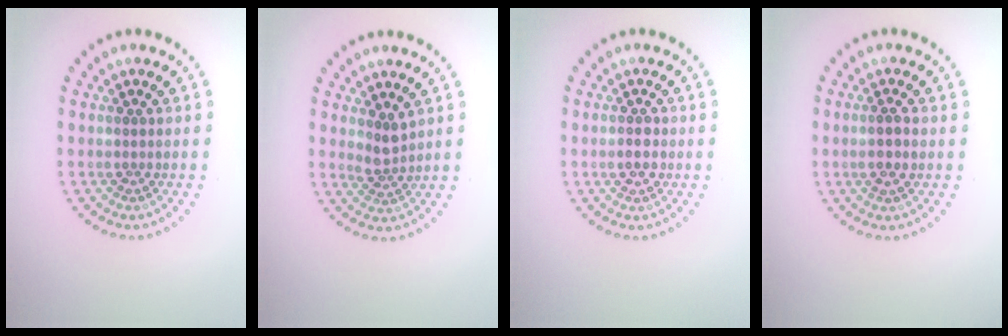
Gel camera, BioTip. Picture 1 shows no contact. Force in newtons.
{"total": 2.0, "press": 1.4, "slide": 1.4}
{"total": 1.5, "press": 1.4, "slide": 0.2}
{"total": 1.3, "press": 1.2, "slide": 0.5}